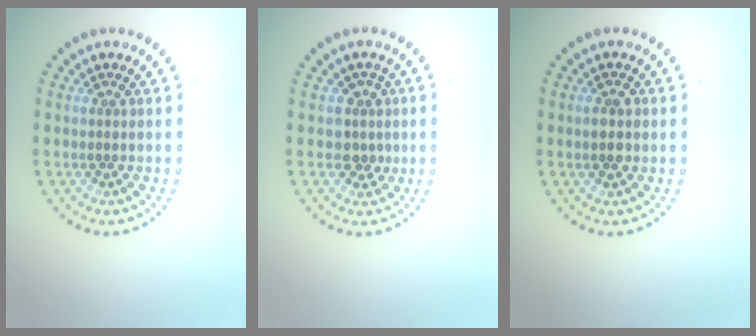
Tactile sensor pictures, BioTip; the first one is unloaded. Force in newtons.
{"total": 2.1, "press": 1.7, "slide": 1.4}
{"total": 2.2, "press": 2.2, "slide": 0.0}